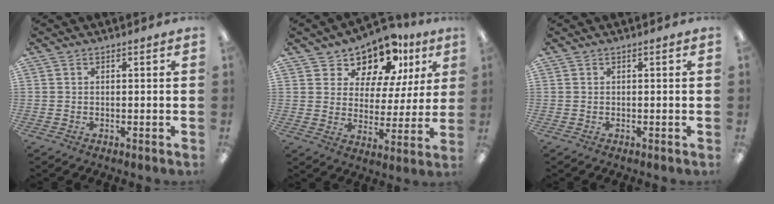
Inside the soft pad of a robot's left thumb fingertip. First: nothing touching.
{"total": 12.3, "force": [10.0, 6.1, 3.7], "torque": [-0.079, -0.076, 0.185]}
{"total": 0.0}